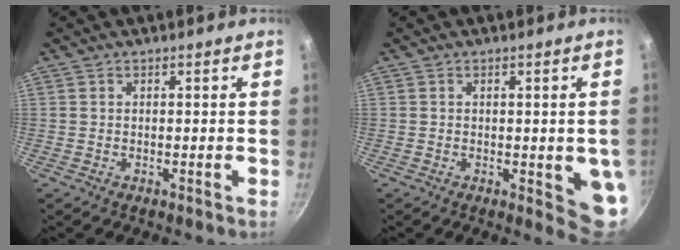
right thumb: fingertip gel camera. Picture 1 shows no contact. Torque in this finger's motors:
{"motor_torque": [1.48, 1.48, 1.10, -0.17, 0.03]}